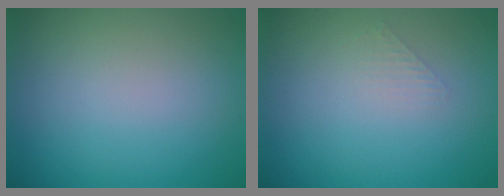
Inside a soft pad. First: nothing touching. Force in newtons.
{"total": 1.0, "press": 1.0, "slide": 0.1}